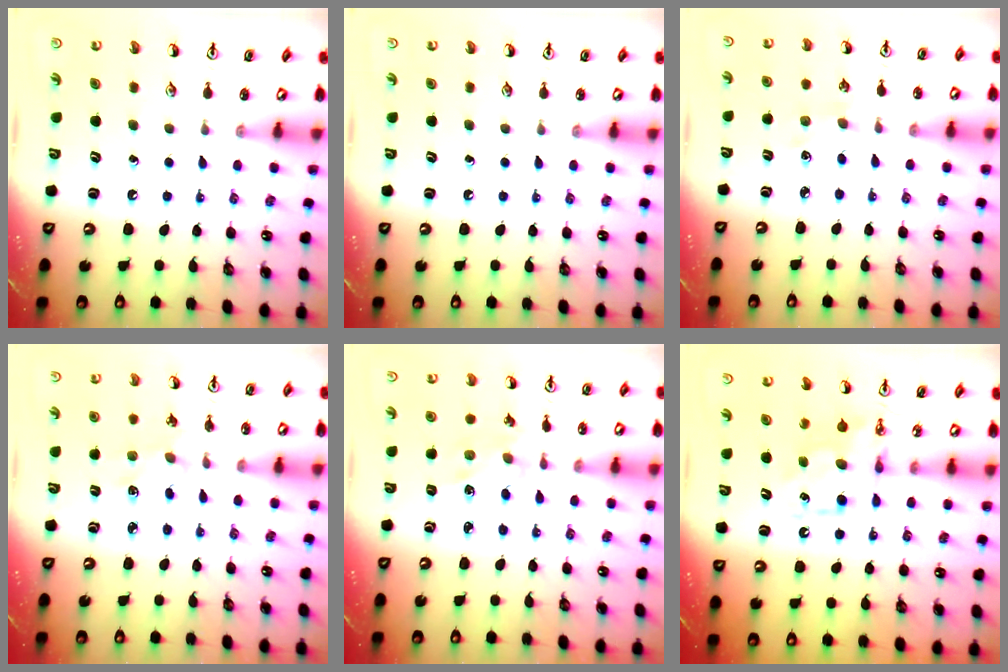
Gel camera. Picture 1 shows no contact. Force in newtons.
{"total": 0.0}
{"total": 2.4, "press": 2.3, "slide": 0.4}
{"total": 2.2, "press": 2.2, "slide": 0.2}
{"total": 2.0, "press": 2.0, "slide": 0.5}
{"total": 8.1, "press": 8.1, "slide": 0.3}